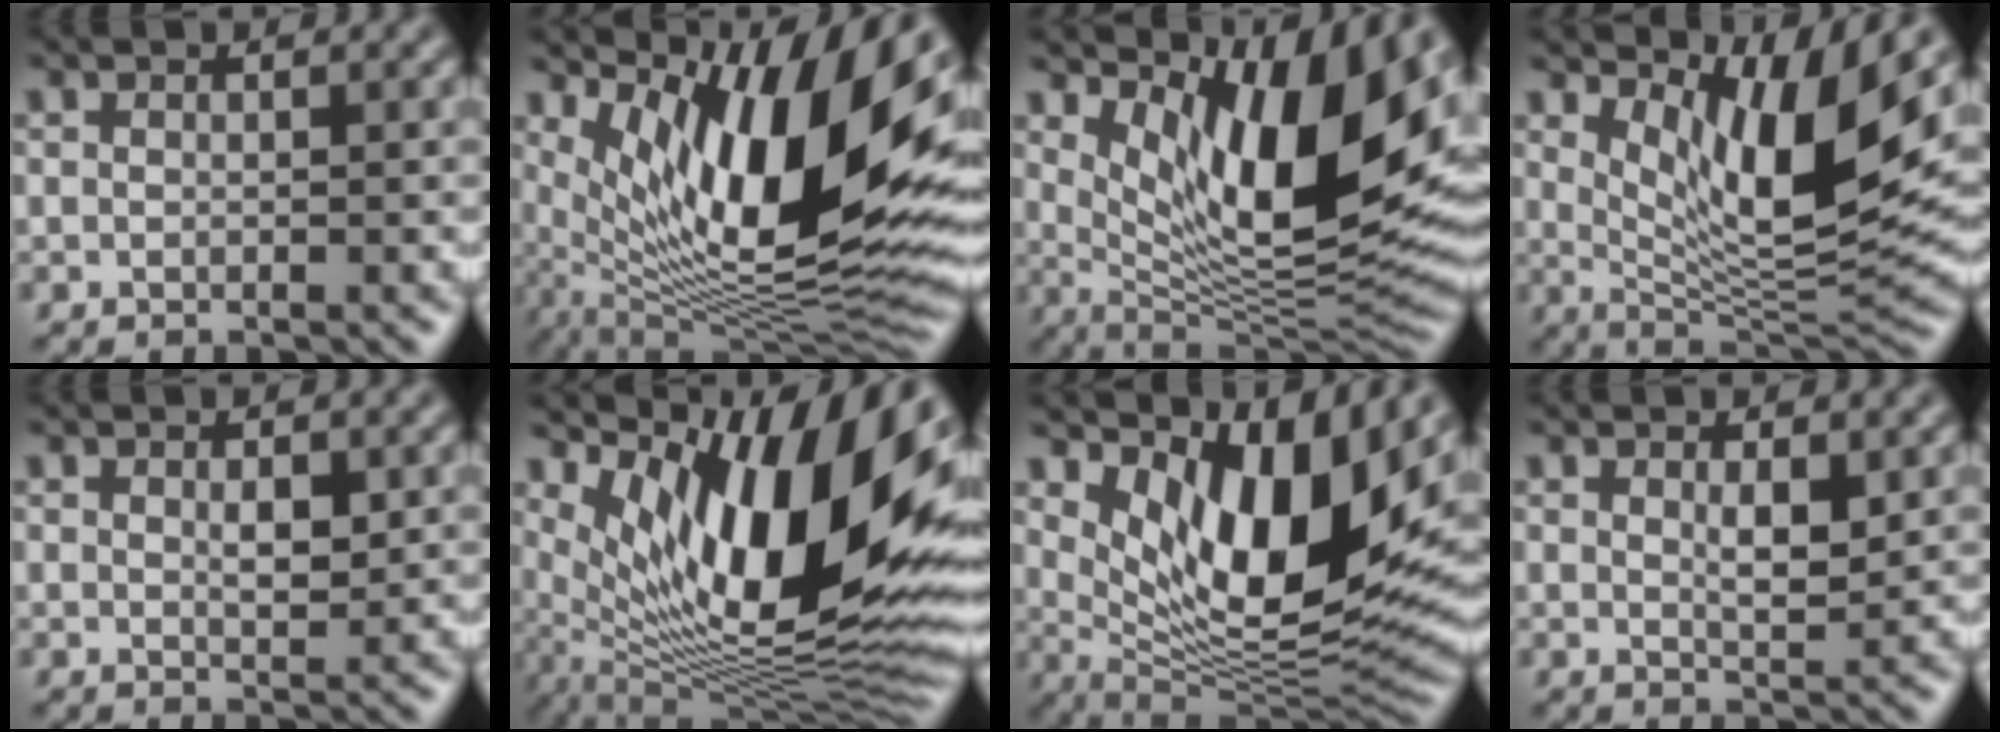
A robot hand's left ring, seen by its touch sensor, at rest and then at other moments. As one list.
[{"total": 14.0, "force": [5.1, 4.7, 12.2], "torque": [-0.212, -0.007, 0.093]}, {"total": 13.7, "force": [4.9, 4.8, 11.8], "torque": [-0.176, -0.010, 0.092]}, {"total": 9.5, "force": [4.1, 2.6, 8.1], "torque": [-0.129, -0.022, 0.078]}, {"total": 1.7, "force": [0.4, 0.8, 1.5], "torque": [-0.026, -0.003, 0.010]}, {"total": 15.6, "force": [5.4, 5.7, 13.5], "torque": [-0.220, -0.009, 0.087]}, {"total": 11.8, "force": [4.2, 4.7, 10.0], "torque": [-0.156, -0.024, 0.085]}, {"total": 2.1, "force": [0.7, 0.6, 1.9], "torque": [-0.034, -0.006, 0.015]}]